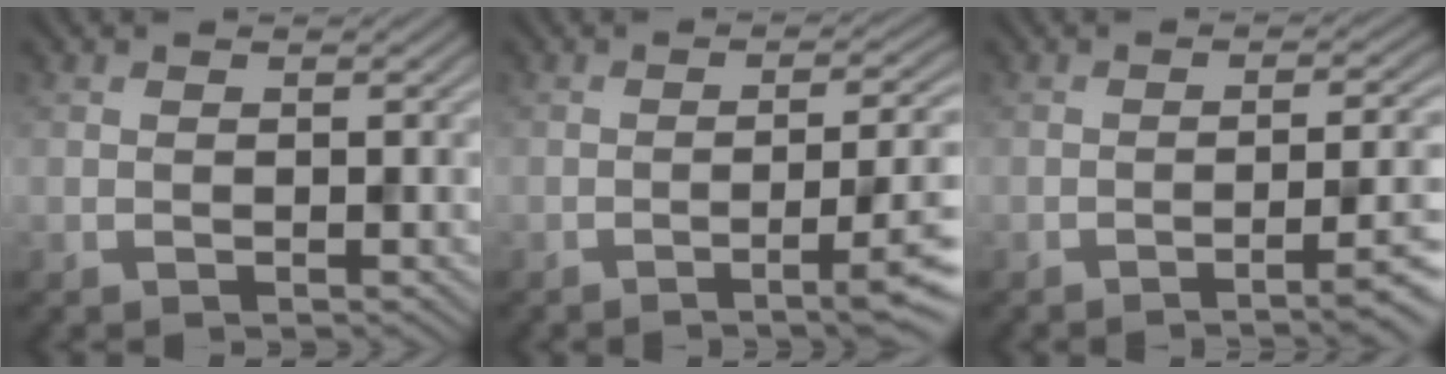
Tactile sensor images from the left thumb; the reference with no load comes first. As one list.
[{"total": 6.9, "force": [-2.9, 1.2, 6.2], "torque": [-0.090, 0.000, -0.047]}, {"total": 6.2, "force": [-3.1, 1.1, 5.3], "torque": [-0.073, 0.002, -0.051]}]